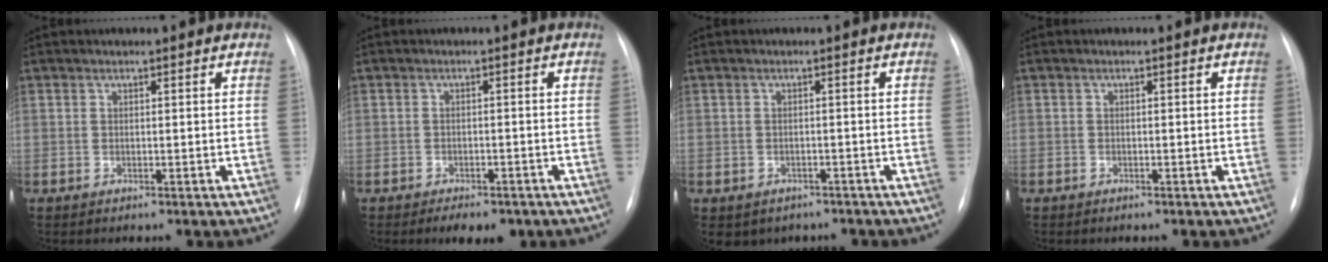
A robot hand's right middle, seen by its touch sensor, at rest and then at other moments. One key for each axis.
{"total": 4.7, "fx": -3.4, "fy": 2.1, "fz": 2.5, "tx": -0.026, "ty": -0.004, "tz": -0.037}
{"total": 6.7, "fx": -5.0, "fy": 4.2, "fz": 1.3, "tx": -0.012, "ty": 0.012, "tz": -0.055}
{"total": 0.5, "fx": -0.4, "fy": 0.4, "fz": 0.0, "tx": -0.005, "ty": 0.005, "tz": -0.007}